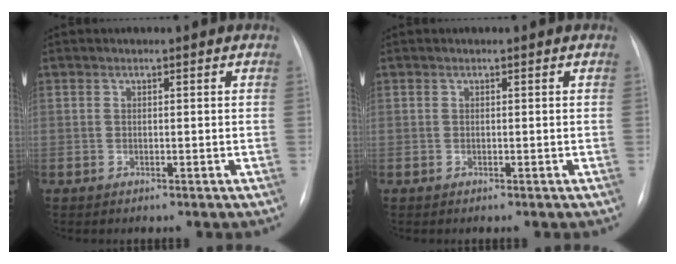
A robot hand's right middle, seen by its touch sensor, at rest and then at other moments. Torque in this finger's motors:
{"motor_torque": [-0.57, 0.09, -0.01, -0.01]}